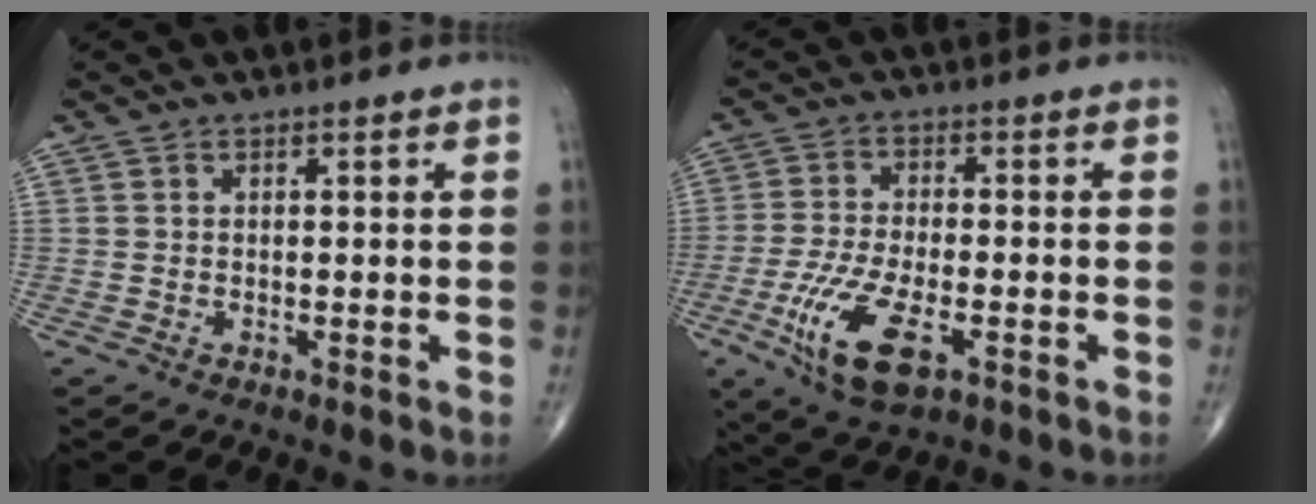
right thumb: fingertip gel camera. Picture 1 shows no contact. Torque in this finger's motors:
{"motor_torque": [0.30, 0.45, 0.67, 0.15, 0.33]}